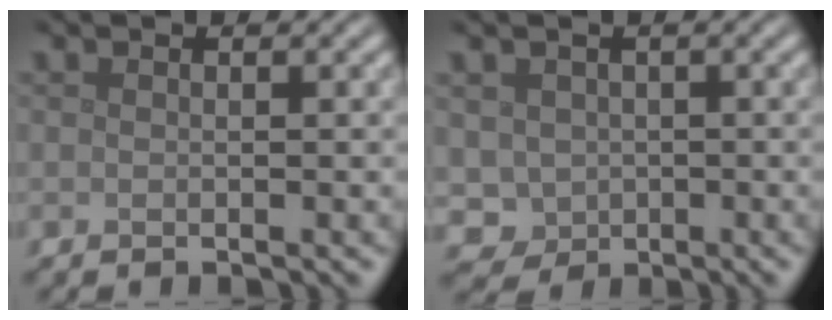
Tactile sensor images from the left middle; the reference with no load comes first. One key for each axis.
{"total": 2.5, "fx": 0.0, "fy": 2.4, "fz": 0.7, "tx": -0.013, "ty": -0.005, "tz": 0.004}